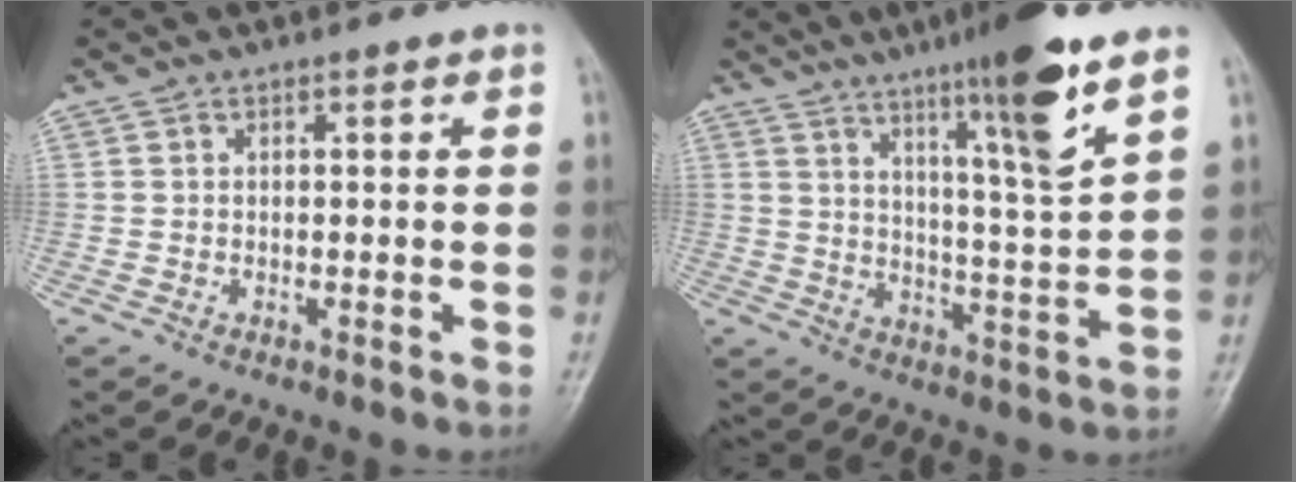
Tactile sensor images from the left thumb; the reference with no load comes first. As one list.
[{"total": 13.5, "force": [8.2, 0.7, 10.7], "torque": [-0.171, -0.049, 0.132]}]